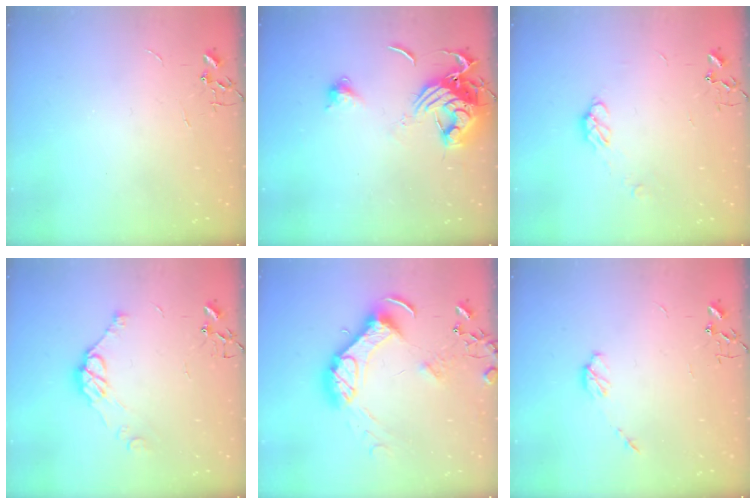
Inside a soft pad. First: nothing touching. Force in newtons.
{"total": 13.0, "press": 13.0, "slide": 1.4}
{"total": 5.8, "press": 5.8, "slide": 0.5}
{"total": 10.1, "press": 10.0, "slide": 0.7}
{"total": 16.1, "press": 16.0, "slide": 1.9}
{"total": 4.7, "press": 4.7, "slide": 0.3}